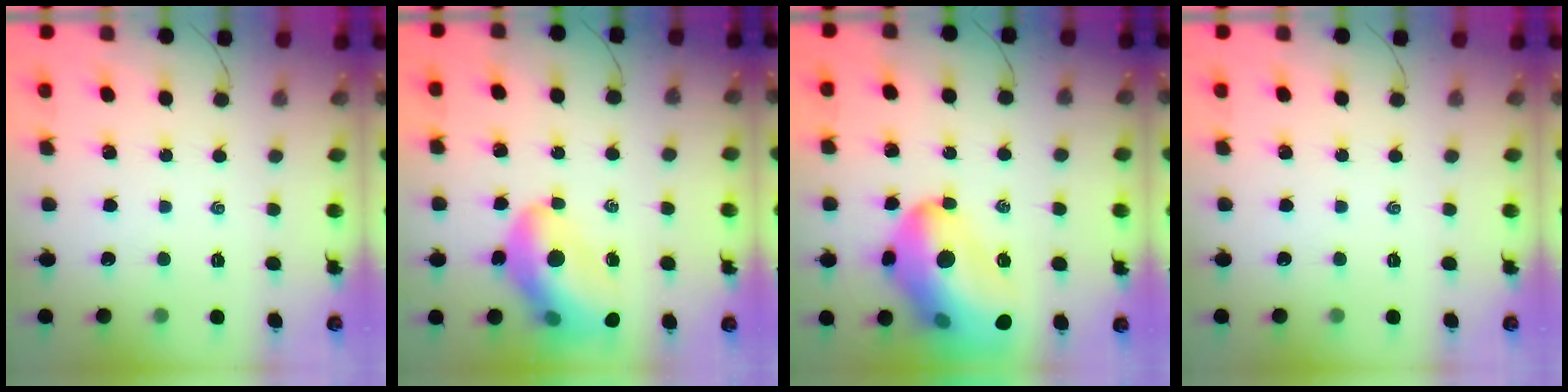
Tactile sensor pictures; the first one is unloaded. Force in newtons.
{"total": 14.9, "press": 14.3, "slide": 4.2}
{"total": 23.9, "press": 23.4, "slide": 4.7}
{"total": 0.0}